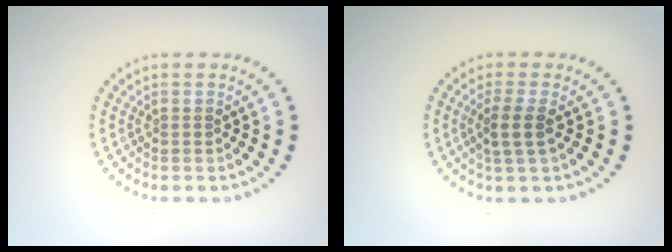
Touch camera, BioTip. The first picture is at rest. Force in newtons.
{"total": 2.2, "press": 1.9, "slide": 1.3}